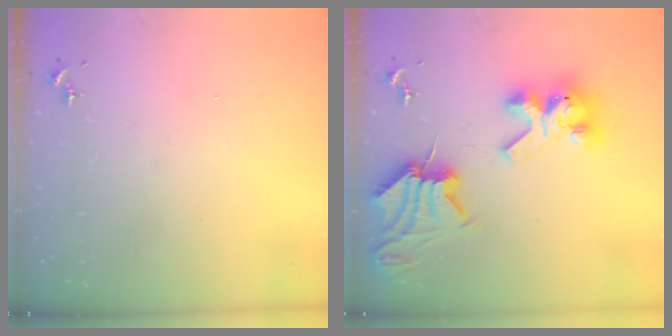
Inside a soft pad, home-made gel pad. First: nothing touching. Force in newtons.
{"total": 13.8, "press": 13.7, "slide": 1.7}